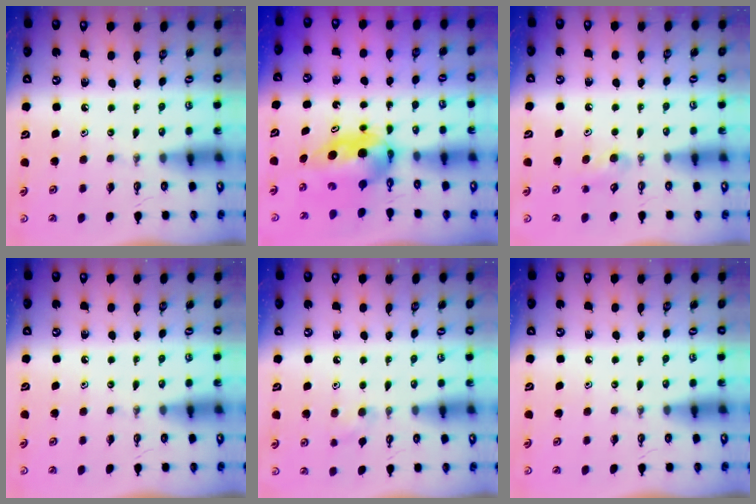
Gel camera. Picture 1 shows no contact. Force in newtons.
{"total": 6.7, "press": 6.6, "slide": 1.4}
{"total": 3.6, "press": 3.4, "slide": 1.2}
{"total": 0.0}
{"total": 5.3, "press": 5.2, "slide": 1.1}
{"total": 0.0}